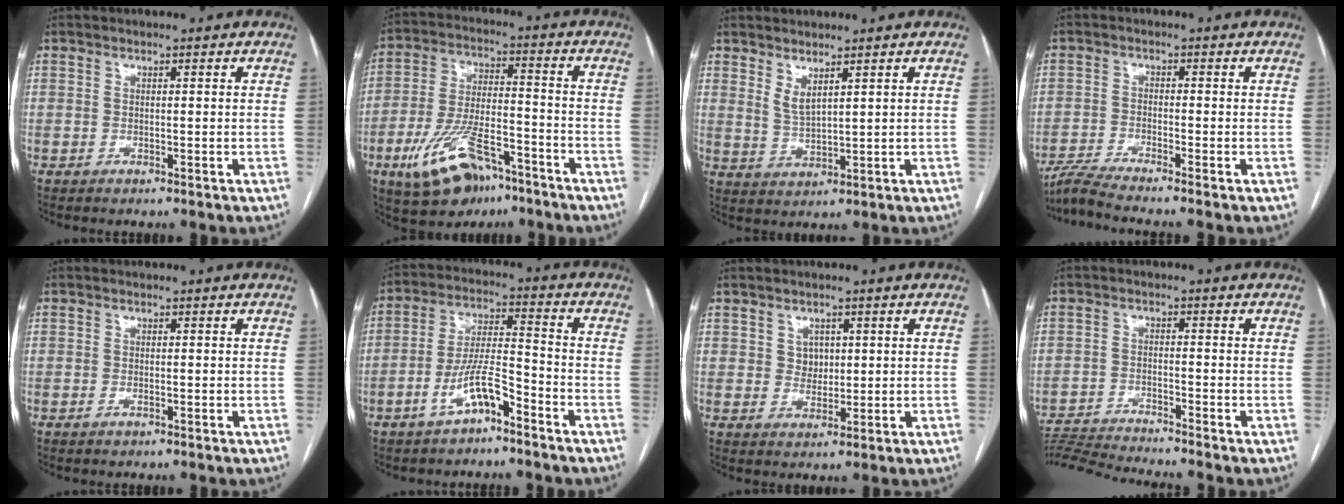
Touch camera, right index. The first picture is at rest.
{"total": 14.4, "force": [-8.5, 5.6, 10.2], "torque": [-0.201, 0.001, -0.140]}
{"total": 3.1, "force": [2.2, 0.6, 2.1], "torque": [-0.047, -0.014, 0.051]}
{"total": 5.6, "force": [-4.9, -1.4, 2.2], "torque": [-0.042, -0.019, -0.091]}
{"total": 0.9, "force": [-0.5, 0.4, 0.7], "torque": [-0.015, -0.001, -0.004]}
{"total": 8.2, "force": [-4.9, 2.0, 6.3], "torque": [-0.125, 0.010, -0.090]}
{"total": 2.8, "force": [0.9, 2.3, 1.3], "torque": [-0.017, -0.001, 0.018]}
{"total": 8.9, "force": [-8.4, -2.1, 1.9], "torque": [-0.027, -0.009, -0.151]}